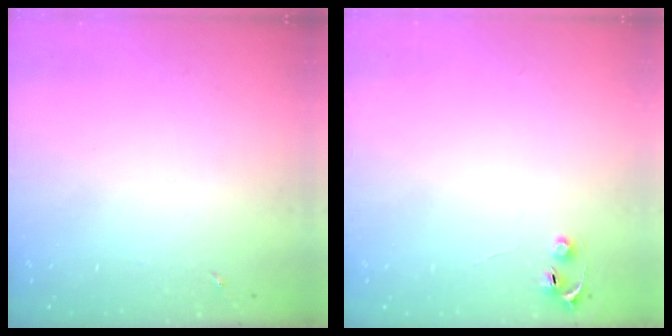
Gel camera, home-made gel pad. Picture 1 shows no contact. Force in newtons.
{"total": 4.0, "press": 4.0, "slide": 0.5}